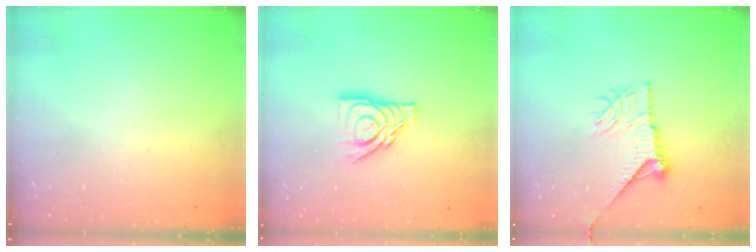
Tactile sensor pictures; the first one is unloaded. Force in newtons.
{"total": 12.9, "press": 12.8, "slide": 1.6}
{"total": 11.6, "press": 11.5, "slide": 1.2}